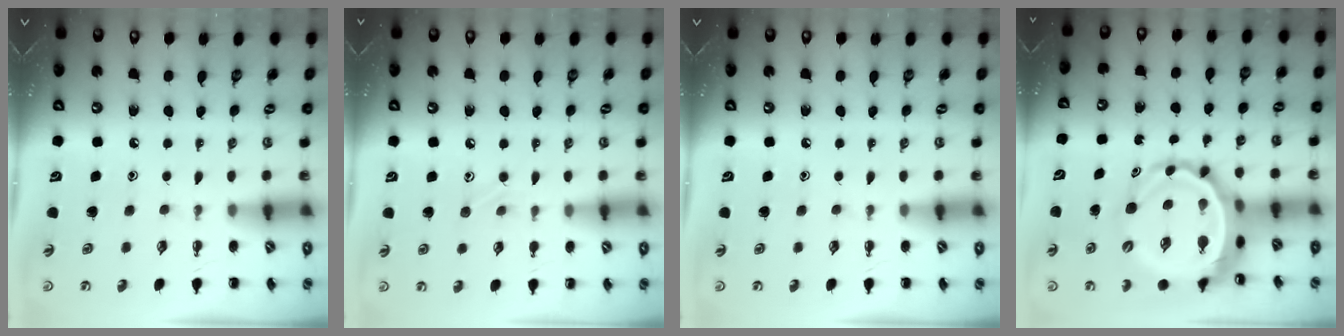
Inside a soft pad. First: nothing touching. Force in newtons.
{"total": 7.0, "press": 6.7, "slide": 2.0}
{"total": 0.0}
{"total": 9.0, "press": 8.6, "slide": 2.4}